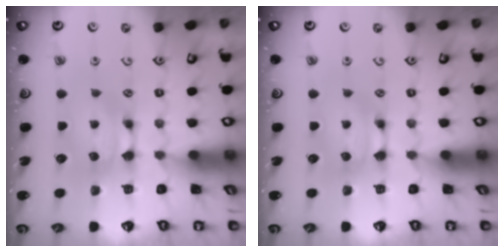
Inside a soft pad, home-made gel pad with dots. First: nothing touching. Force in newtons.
{"total": 0.0}